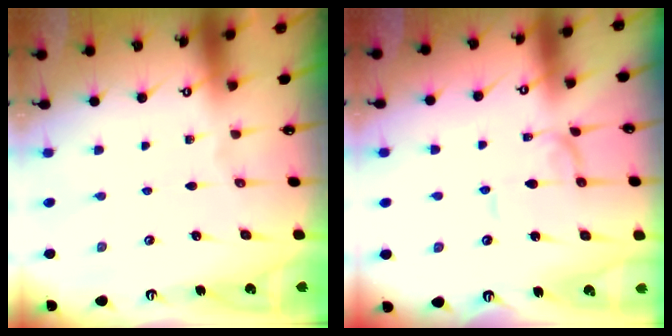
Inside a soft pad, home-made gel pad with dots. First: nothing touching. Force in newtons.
{"total": 1.1, "press": 1.1, "slide": 0.0}